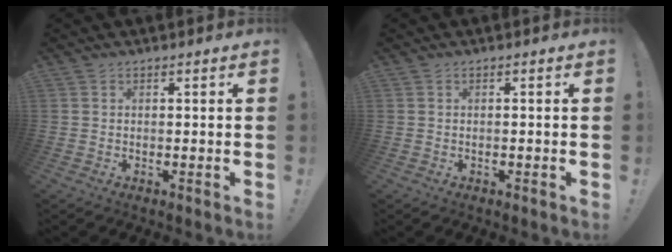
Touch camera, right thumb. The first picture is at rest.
{"total": 0.7, "force": [-0.7, -0.2, 0.1], "torque": [-0.008, 0.001, -0.011]}